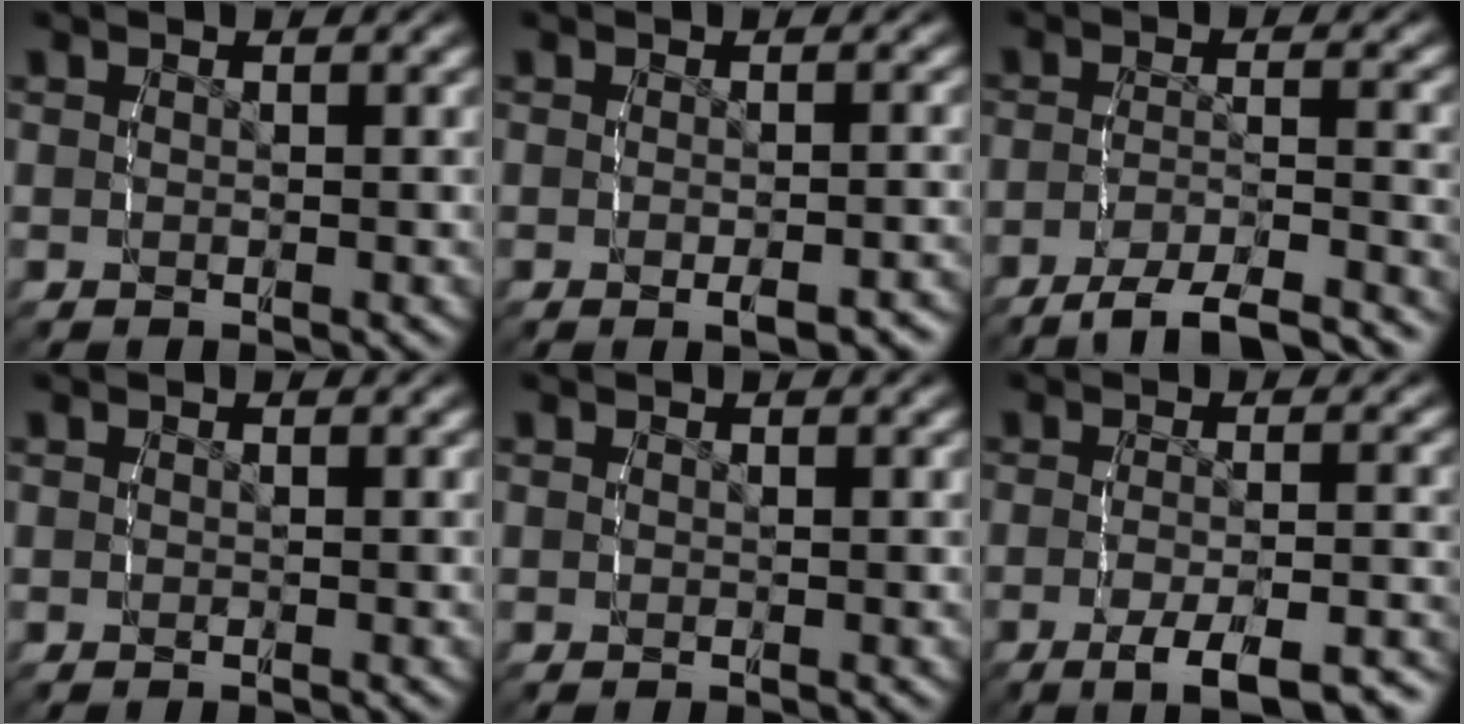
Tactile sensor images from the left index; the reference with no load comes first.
{"total": 1.7, "force": [-1.2, 0.3, 1.1], "torque": [-0.014, 0.007, -0.022]}
{"total": 8.0, "force": [-7.1, 1.4, 3.3], "torque": [-0.039, -0.014, -0.108]}
{"total": 0.0}
{"total": 0.0}
{"total": 5.8, "force": [-4.3, 1.1, 3.8], "torque": [-0.054, -0.008, -0.063]}